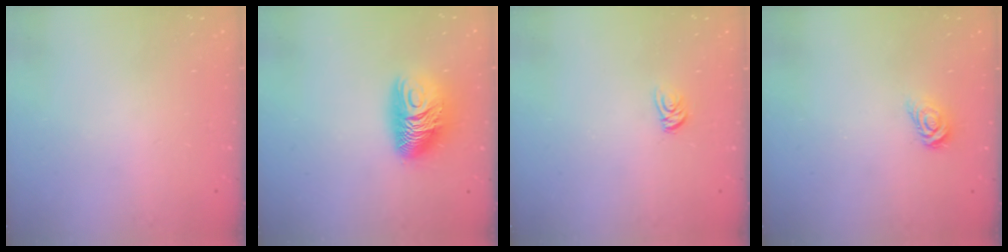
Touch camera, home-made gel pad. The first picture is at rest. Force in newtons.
{"total": 12.0, "press": 12.0, "slide": 0.8}
{"total": 4.2, "press": 4.2, "slide": 0.3}
{"total": 4.4, "press": 4.4, "slide": 0.5}